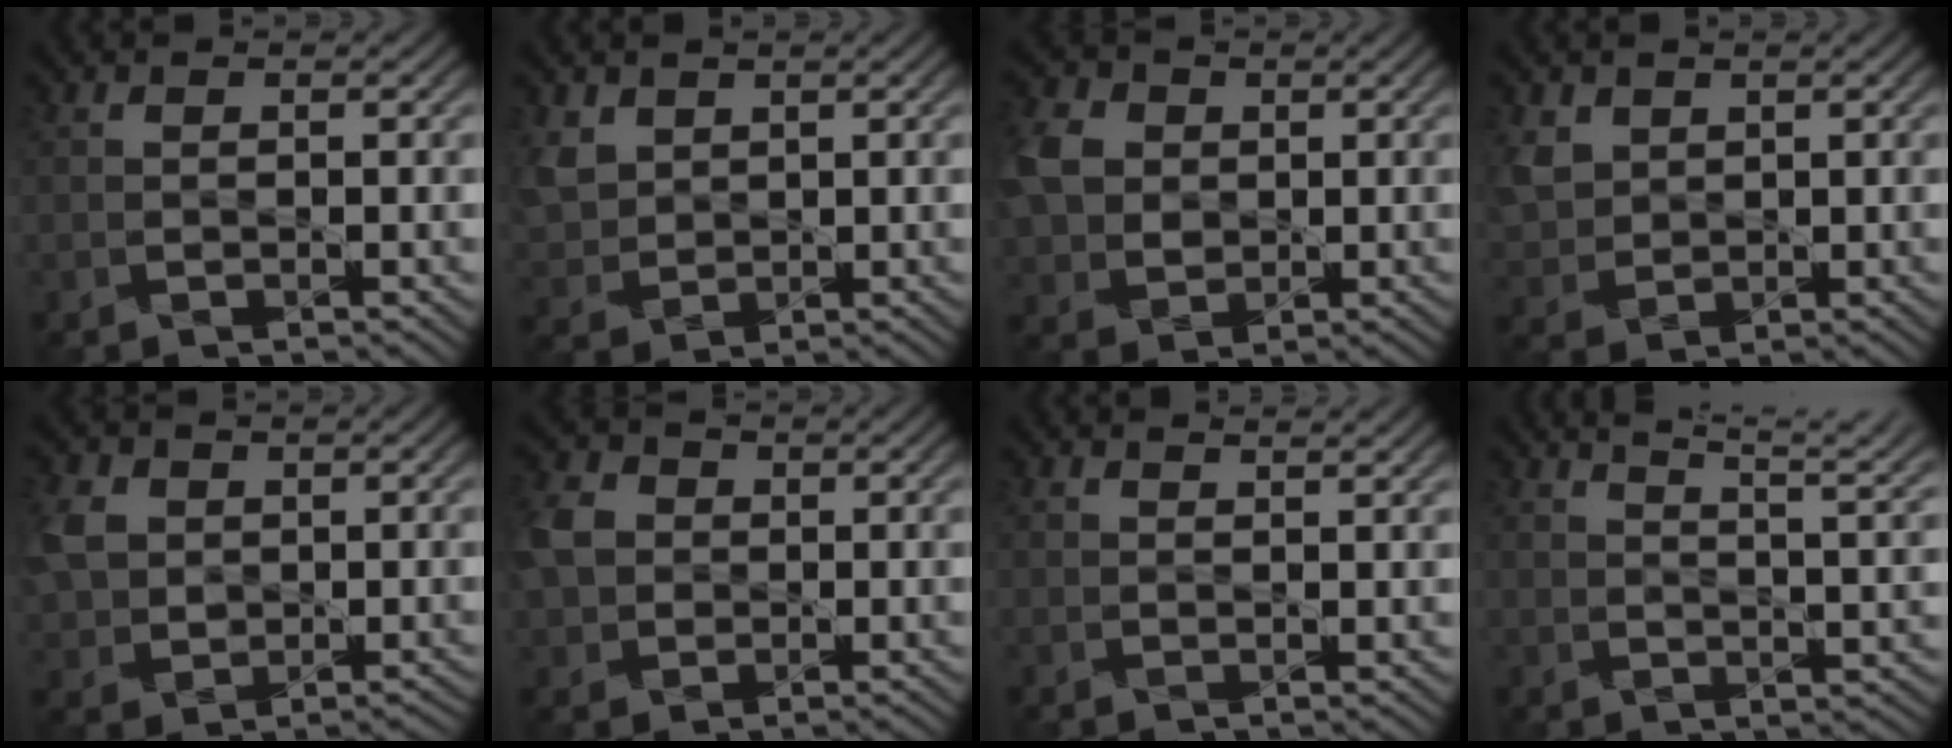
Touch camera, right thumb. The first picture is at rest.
{"total": 3.7, "force": [2.5, 2.6, 1.1], "torque": [-0.048, 0.005, 0.051]}
{"total": 7.0, "force": [1.7, 5.6, 3.8], "torque": [-0.117, 0.015, 0.030]}
{"total": 3.4, "force": [2.2, 2.4, 0.8], "torque": [-0.039, 0.006, 0.045]}
{"total": 4.7, "force": [1.3, 4.0, 2.1], "torque": [-0.069, 0.010, 0.024]}
{"total": 5.1, "force": [0.7, 4.3, 2.6], "torque": [-0.085, 0.013, 0.005]}
{"total": 1.5, "force": [1.5, -0.2, -0.1], "torque": [0.003, 0.007, 0.028]}
{"total": 7.8, "force": [6.7, 1.1, 3.7], "torque": [-0.050, 0.020, 0.078]}